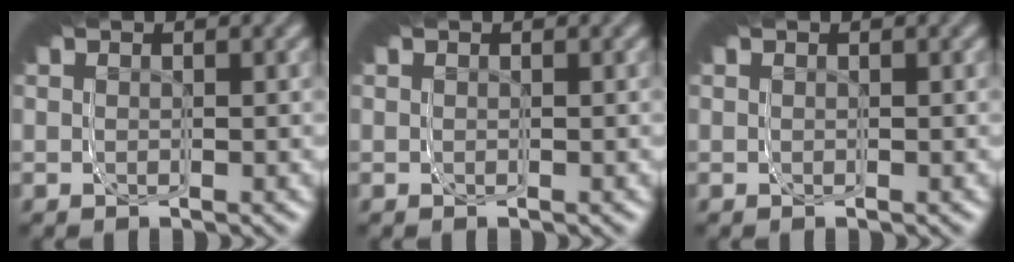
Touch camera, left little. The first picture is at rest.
{"total": 0.0}
{"total": 0.0}